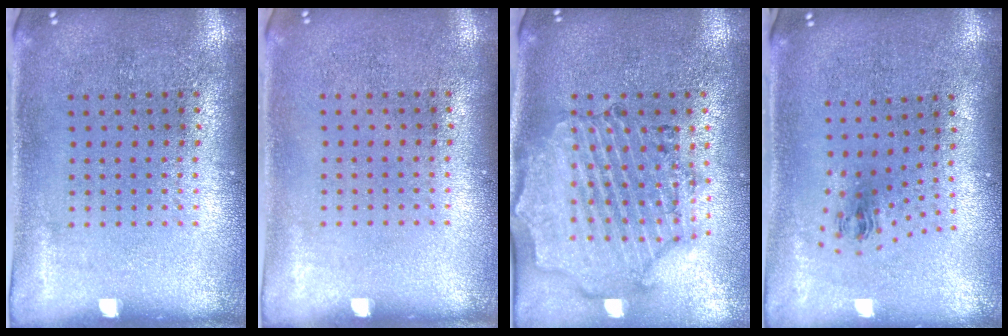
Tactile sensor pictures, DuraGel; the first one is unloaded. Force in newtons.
{"total": 0.0}
{"total": 1.7, "press": 1.6, "slide": 0.3}
{"total": 1.1, "press": 0.5, "slide": 1.0}